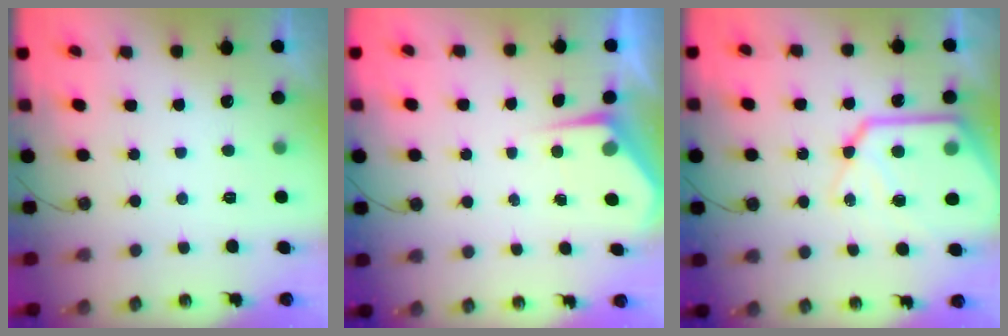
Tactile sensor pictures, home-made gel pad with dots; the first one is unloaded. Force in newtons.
{"total": 4.6, "press": 4.6, "slide": 0.3}
{"total": 19.4, "press": 19.3, "slide": 2.0}